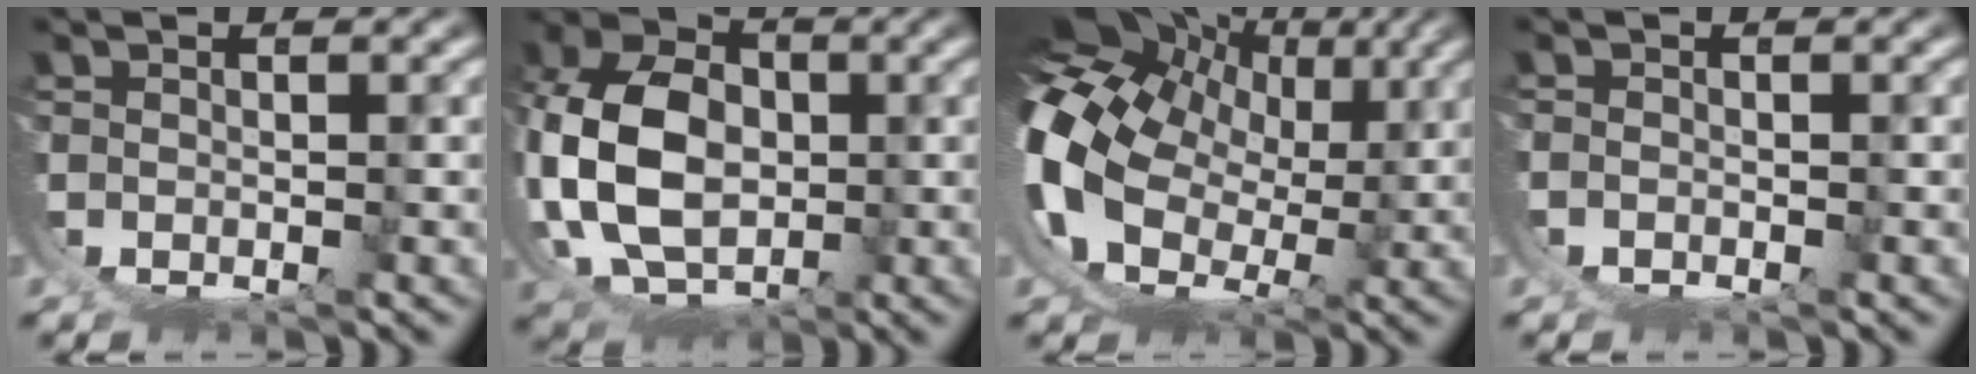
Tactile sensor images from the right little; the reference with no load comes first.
{"total": 12.5, "force": [3.4, 8.5, 8.4], "torque": [-0.203, -0.038, 0.080]}
{"total": 21.7, "force": [4.7, 17.6, 11.8], "torque": [-0.284, -0.031, 0.069]}
{"total": 1.1, "force": [-0.1, 1.0, 0.4], "torque": [-0.015, -0.002, -0.004]}